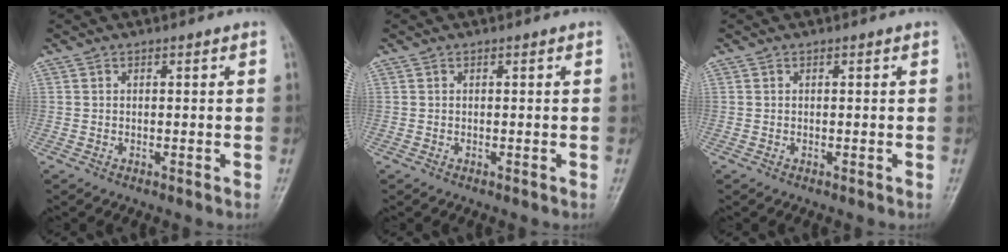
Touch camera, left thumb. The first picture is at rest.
{"total": 0.0}
{"total": 0.0}